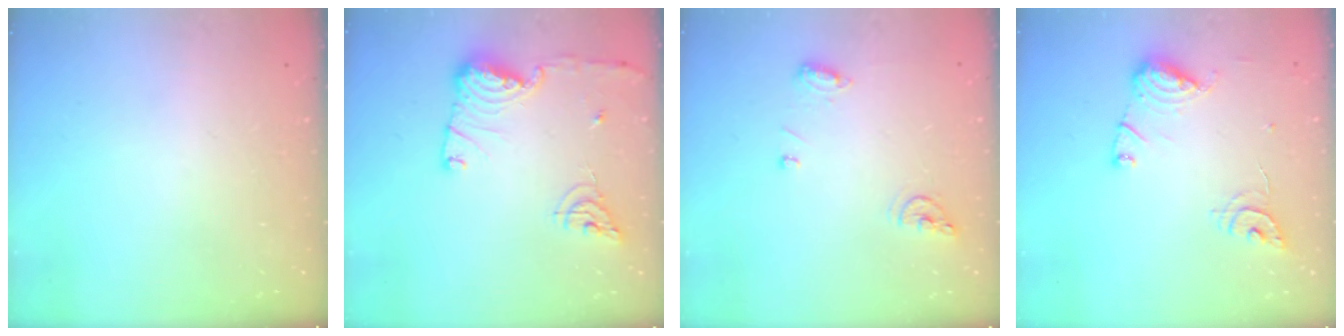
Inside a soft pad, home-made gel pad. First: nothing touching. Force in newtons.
{"total": 13.7, "press": 13.6, "slide": 1.5}
{"total": 7.9, "press": 7.9, "slide": 0.8}
{"total": 12.4, "press": 12.3, "slide": 1.1}